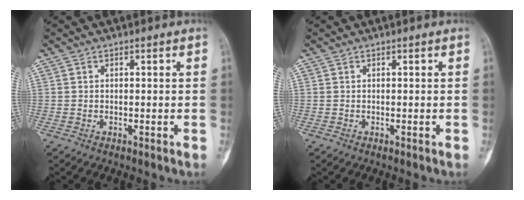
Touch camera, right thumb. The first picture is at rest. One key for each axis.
{"total": 0.0}